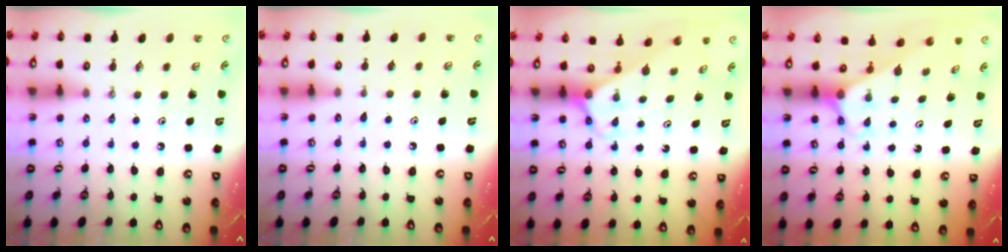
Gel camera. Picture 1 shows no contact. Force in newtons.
{"total": 5.6, "press": 5.6, "slide": 0.5}
{"total": 2.8, "press": 2.8, "slide": 0.3}
{"total": 2.7, "press": 2.7, "slide": 0.2}